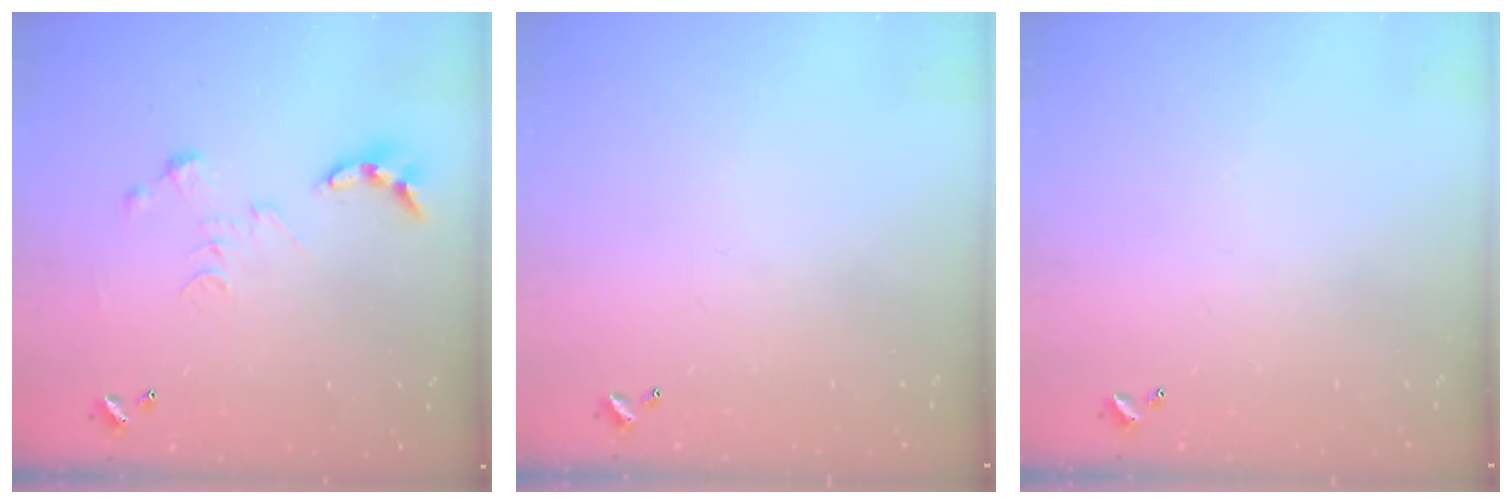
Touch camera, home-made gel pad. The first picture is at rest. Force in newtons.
{"total": 0.0}
{"total": 0.0}